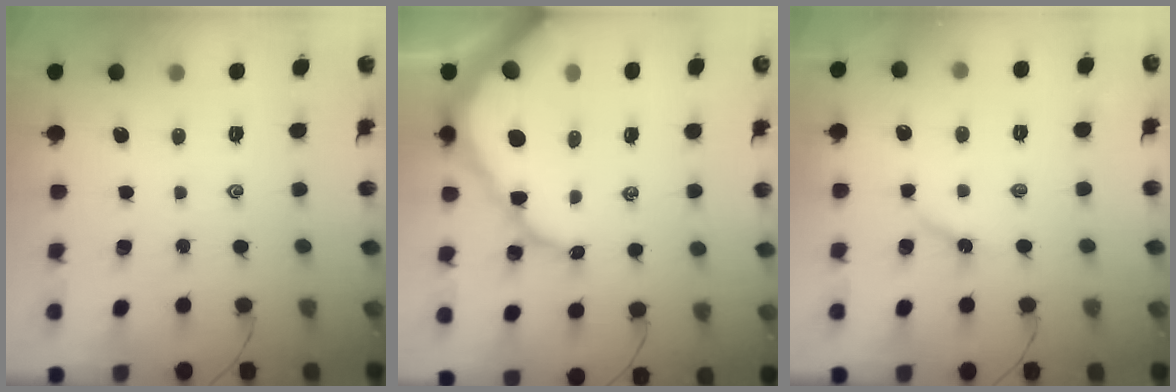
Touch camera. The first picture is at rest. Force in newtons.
{"total": 12.7, "press": 12.7, "slide": 0.9}
{"total": 4.3, "press": 4.3, "slide": 0.4}